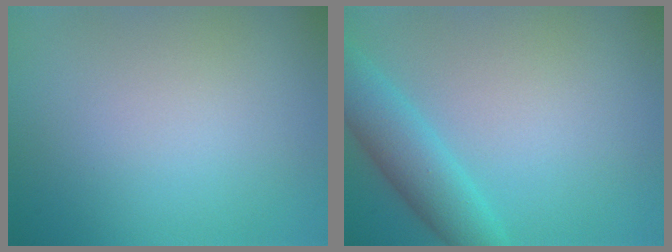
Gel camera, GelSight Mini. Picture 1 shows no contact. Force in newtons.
{"total": 4.2, "press": 4.2, "slide": 0.1}